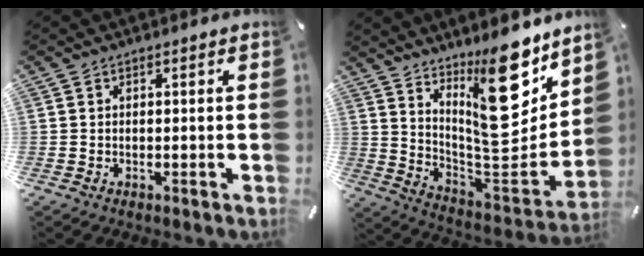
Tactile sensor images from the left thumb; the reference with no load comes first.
{"total": 22.4, "force": [13.7, 9.0, 15.3], "torque": [-0.200, -0.125, 0.227]}